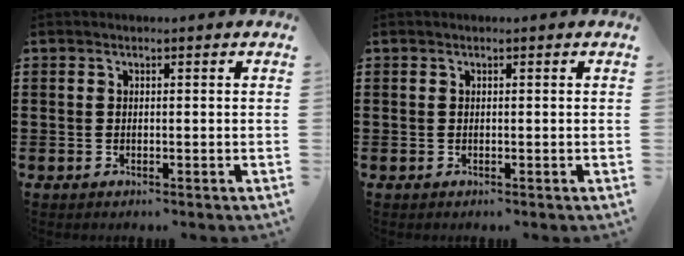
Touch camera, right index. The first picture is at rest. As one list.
[{"total": 0.0}]